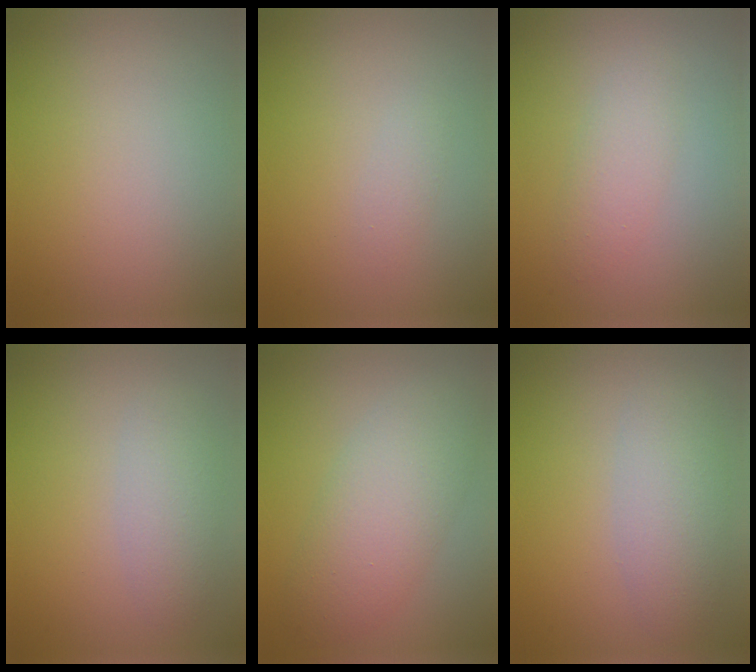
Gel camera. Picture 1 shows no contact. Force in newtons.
{"total": 0.8, "press": 0.8, "slide": 0.0}
{"total": 2.1, "press": 2.1, "slide": 0.1}
{"total": 2.4, "press": 2.4, "slide": 0.0}
{"total": 5.7, "press": 5.7, "slide": 0.1}
{"total": 3.5, "press": 3.5, "slide": 0.2}